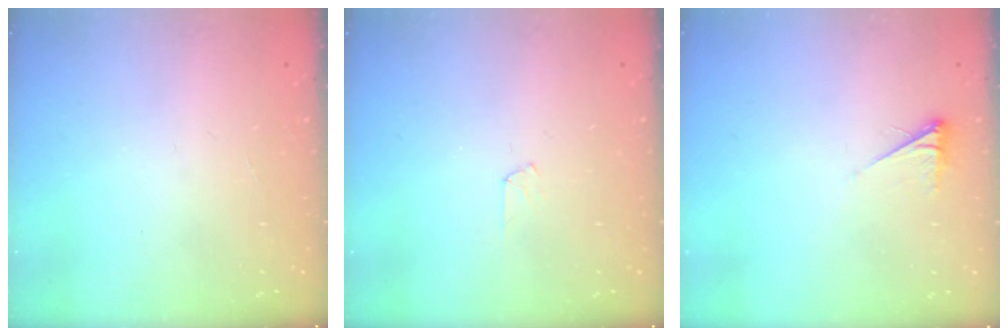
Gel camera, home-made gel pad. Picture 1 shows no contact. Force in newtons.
{"total": 3.9, "press": 3.9, "slide": 0.5}
{"total": 2.6, "press": 2.6, "slide": 0.4}